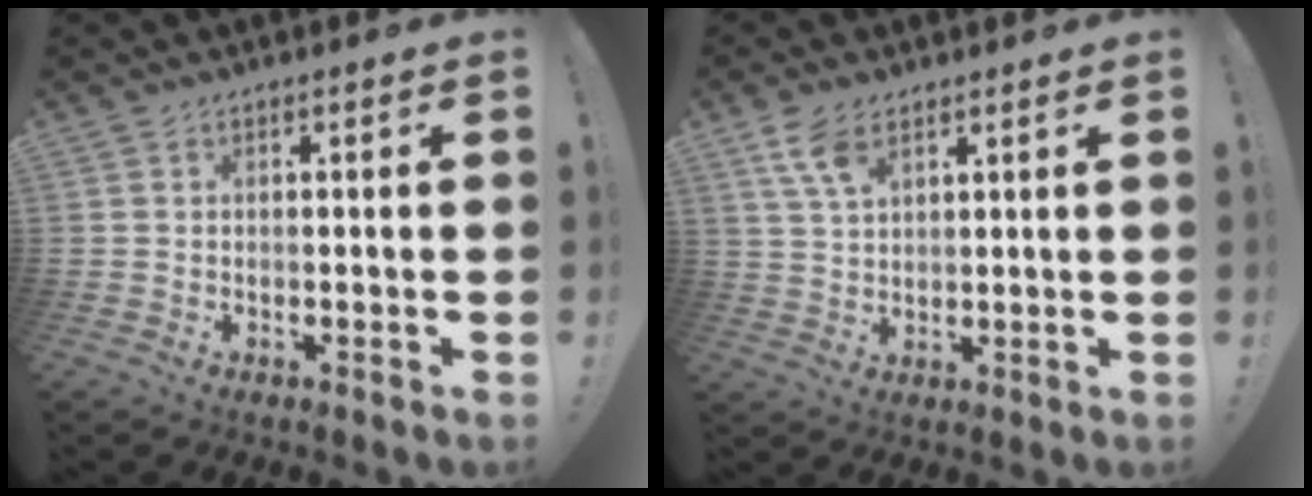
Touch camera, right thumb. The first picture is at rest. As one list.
[{"total": 7.6, "force": [4.6, 4.1, 4.3], "torque": [-0.085, -0.014, 0.090]}]